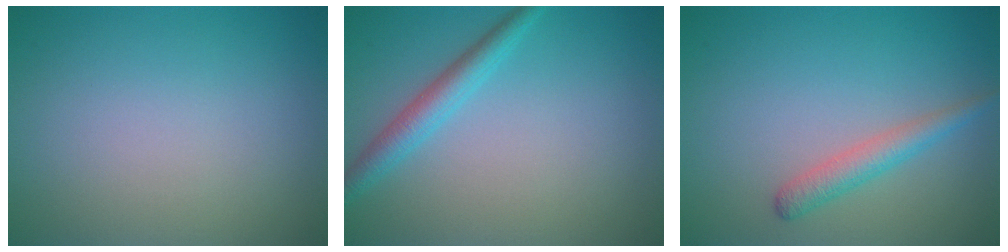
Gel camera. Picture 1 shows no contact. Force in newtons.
{"total": 2.6, "press": 2.6, "slide": 0.0}
{"total": 2.3, "press": 2.3, "slide": 0.0}